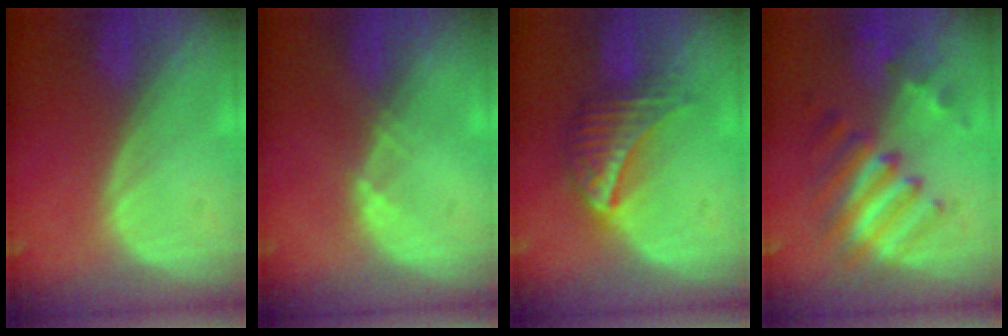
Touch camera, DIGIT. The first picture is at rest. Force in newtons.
{"total": 1.0, "press": 0.8, "slide": 0.5}
{"total": 7.5, "press": 6.6, "slide": 3.6}
{"total": 7.8, "press": 7.7, "slide": 0.9}